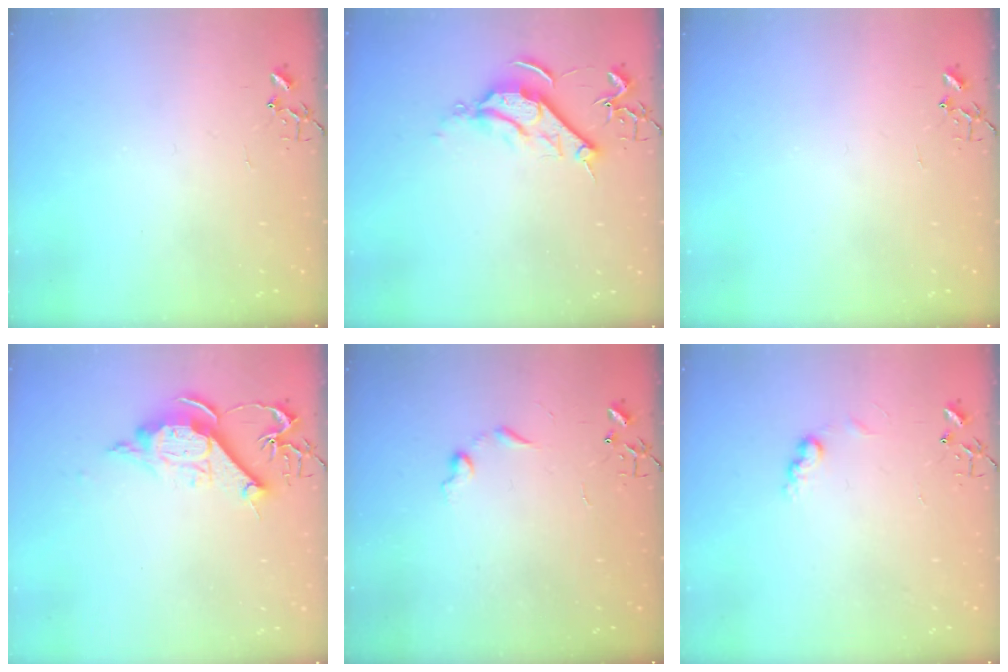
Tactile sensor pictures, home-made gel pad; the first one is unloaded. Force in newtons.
{"total": 9.2, "press": 9.1, "slide": 0.5}
{"total": 0.0}
{"total": 12.0, "press": 11.9, "slide": 1.2}
{"total": 4.8, "press": 4.8, "slide": 0.7}
{"total": 7.3, "press": 7.2, "slide": 0.8}